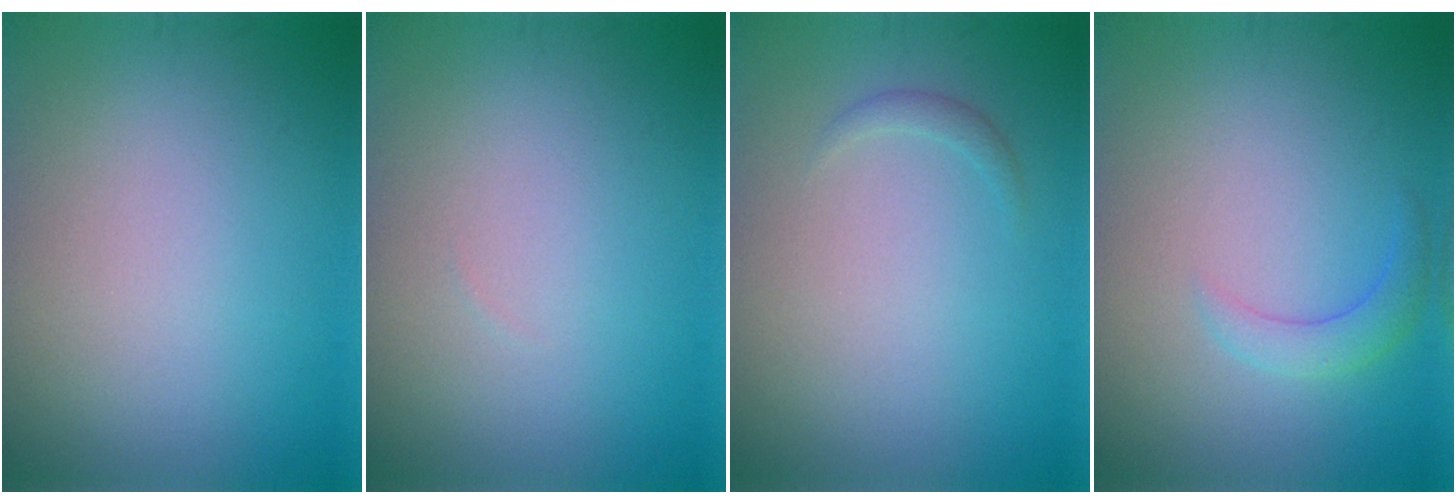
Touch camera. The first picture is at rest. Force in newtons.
{"total": 0.0}
{"total": 0.8, "press": 0.8, "slide": 0.0}
{"total": 2.1, "press": 2.1, "slide": 0.2}